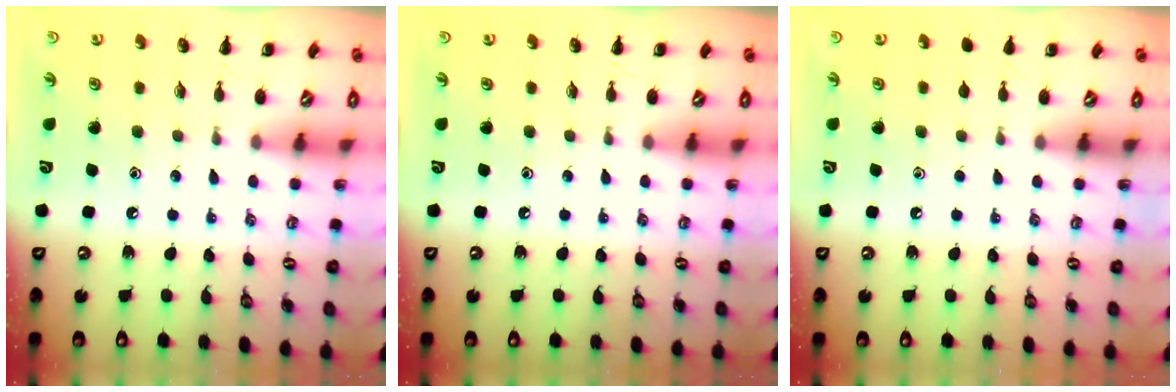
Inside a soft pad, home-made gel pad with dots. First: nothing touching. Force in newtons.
{"total": 0.0}
{"total": 0.6, "press": 0.6, "slide": 0.1}